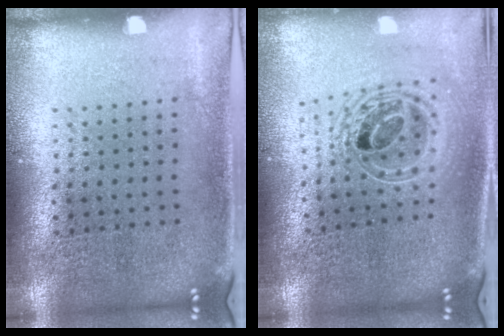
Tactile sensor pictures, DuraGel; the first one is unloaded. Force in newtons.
{"total": 2.0, "press": 1.6, "slide": 1.2}